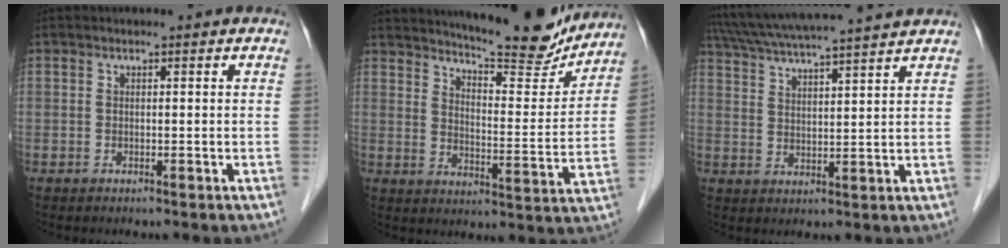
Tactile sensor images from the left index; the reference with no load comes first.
{"total": 17.2, "force": [15.8, 2.3, 6.4], "torque": [-0.096, -0.035, 0.210]}
{"total": 15.9, "force": [14.1, -0.5, 7.3], "torque": [-0.140, 0.030, 0.214]}